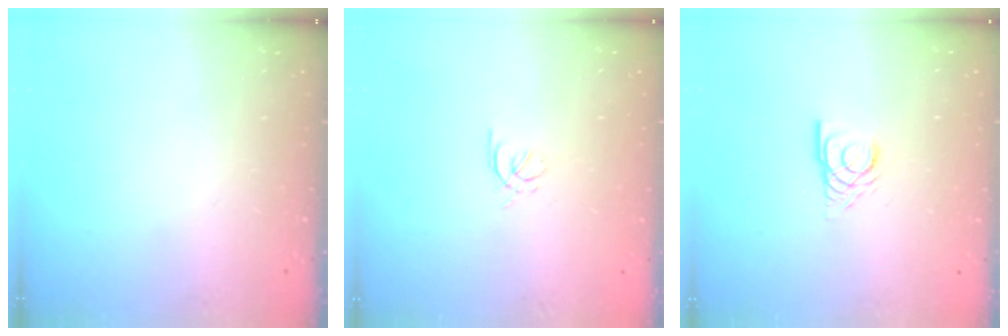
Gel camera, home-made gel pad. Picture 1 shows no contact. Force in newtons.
{"total": 2.1, "press": 2.0, "slide": 0.6}
{"total": 3.6, "press": 3.6, "slide": 0.2}